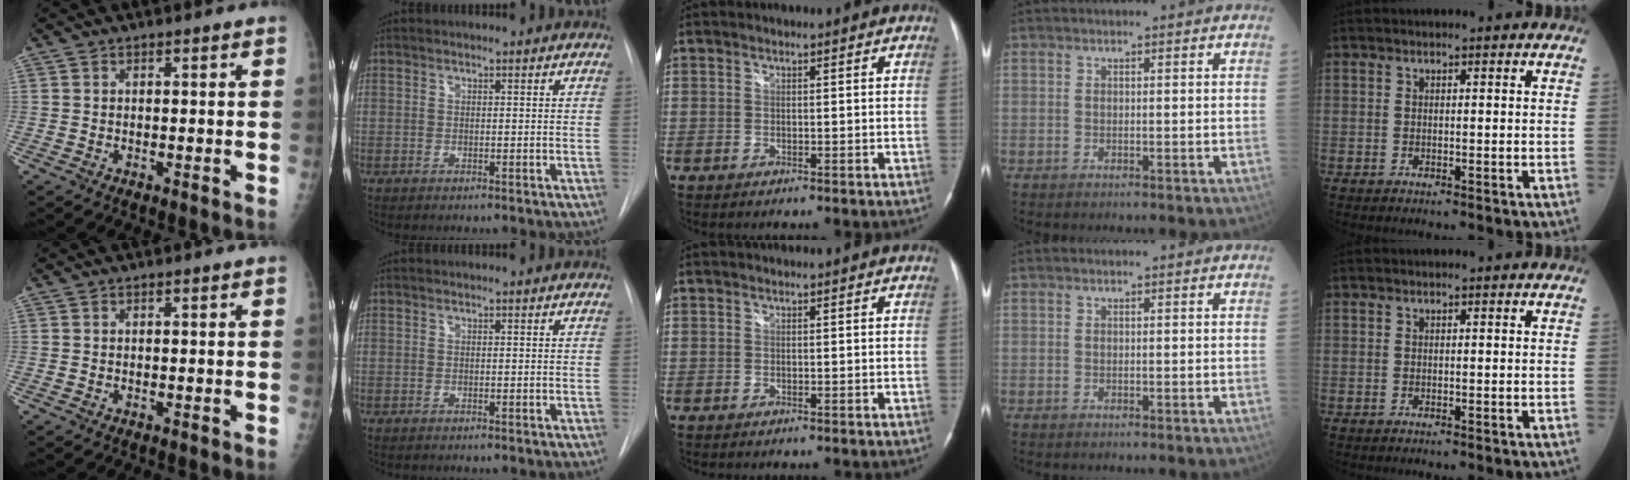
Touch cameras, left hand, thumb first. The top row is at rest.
{}